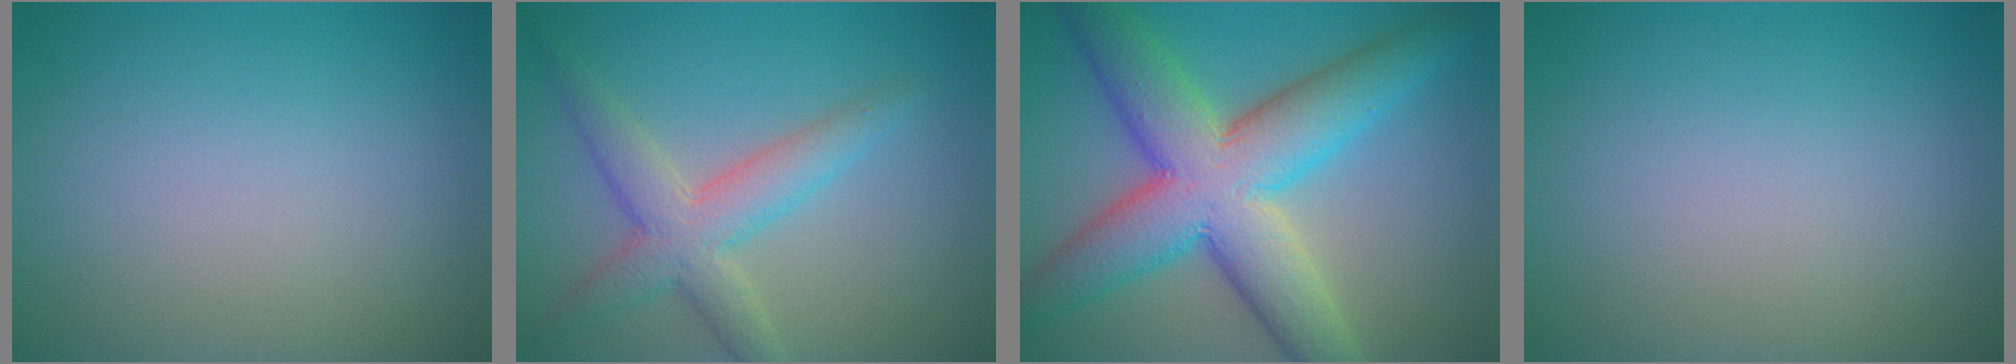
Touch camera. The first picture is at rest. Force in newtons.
{"total": 4.5, "press": 4.5, "slide": 0.2}
{"total": 11.1, "press": 11.1, "slide": 0.5}
{"total": 0.0}